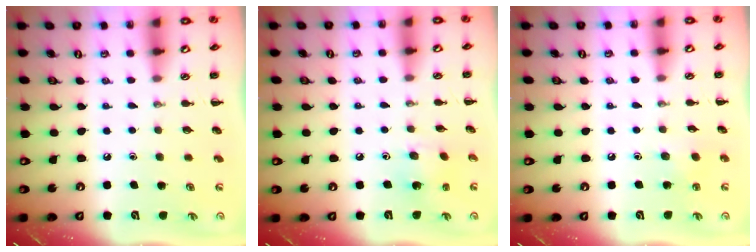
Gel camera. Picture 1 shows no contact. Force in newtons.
{"total": 2.3, "press": 2.2, "slide": 0.5}
{"total": 5.7, "press": 5.5, "slide": 1.5}